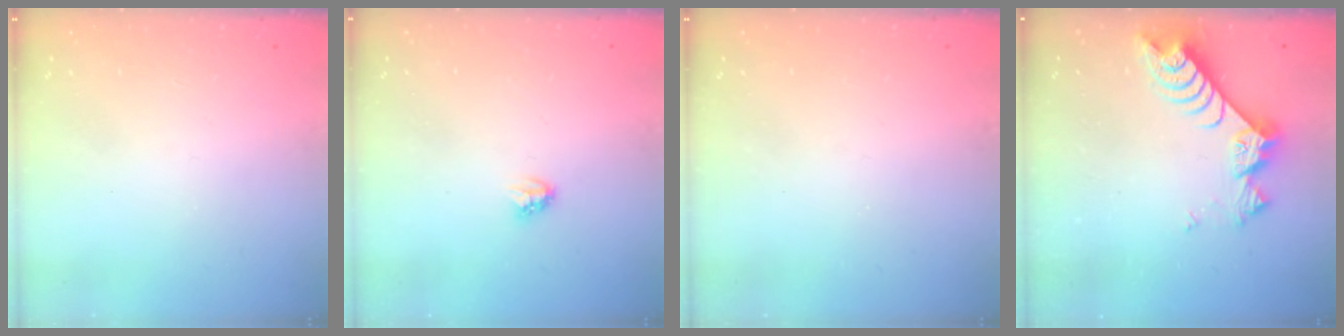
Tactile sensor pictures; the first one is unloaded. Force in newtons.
{"total": 2.8, "press": 2.8, "slide": 0.3}
{"total": 0.0}
{"total": 7.9, "press": 7.9, "slide": 0.7}